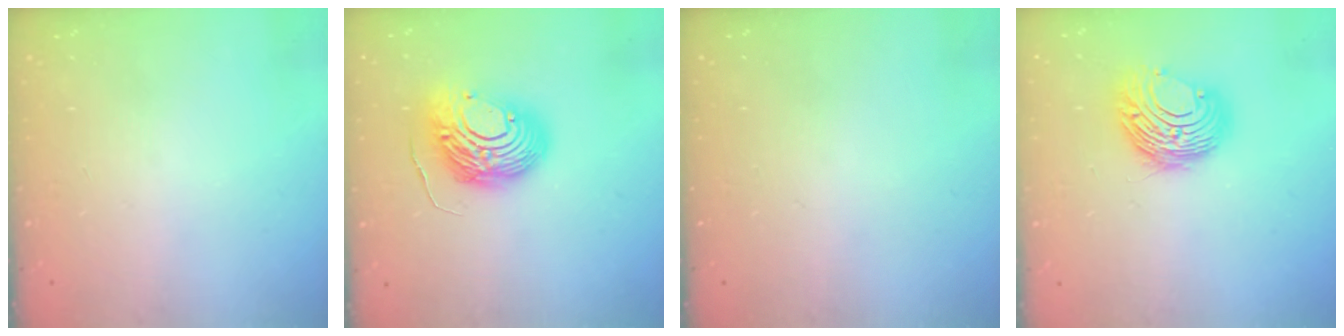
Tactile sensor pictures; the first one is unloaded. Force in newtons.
{"total": 14.1, "press": 14.1, "slide": 1.2}
{"total": 0.0}
{"total": 10.9, "press": 10.9, "slide": 0.6}